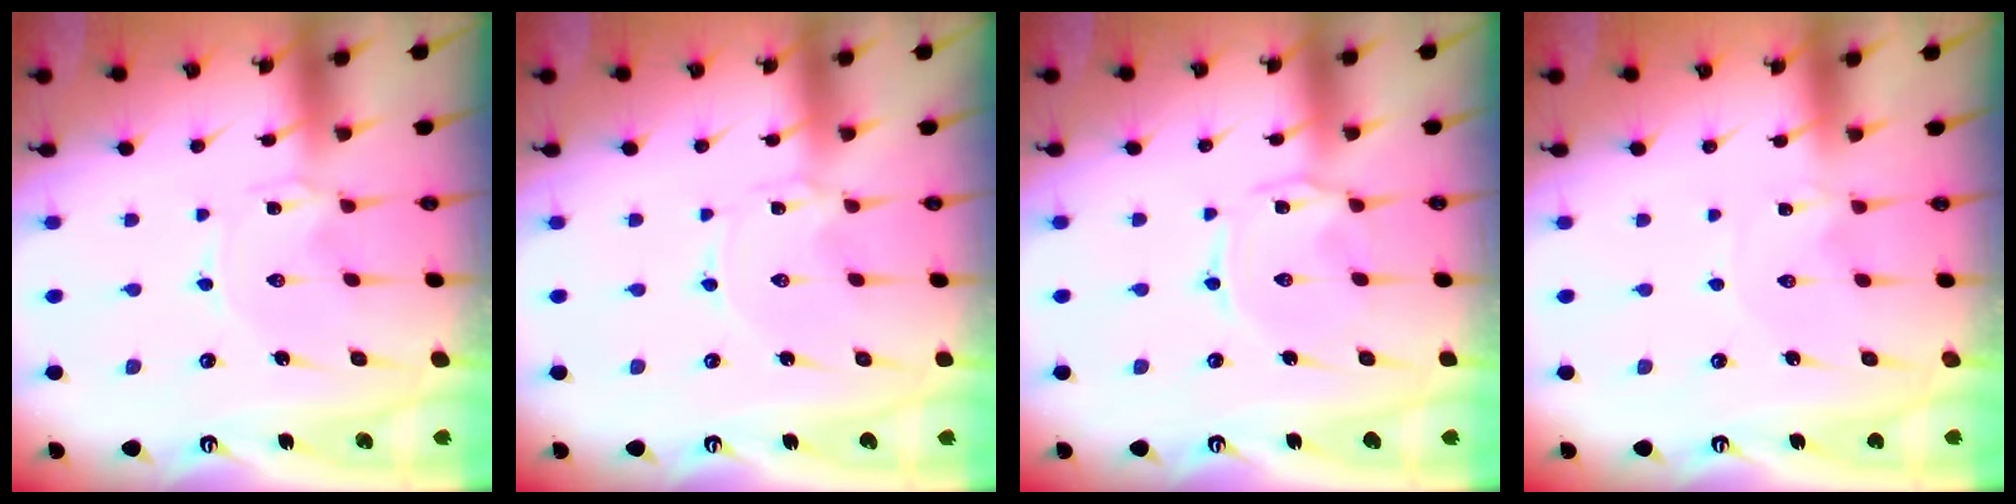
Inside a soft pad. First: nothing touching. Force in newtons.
{"total": 0.0}
{"total": 1.5, "press": 1.5, "slide": 0.3}
{"total": 0.0}